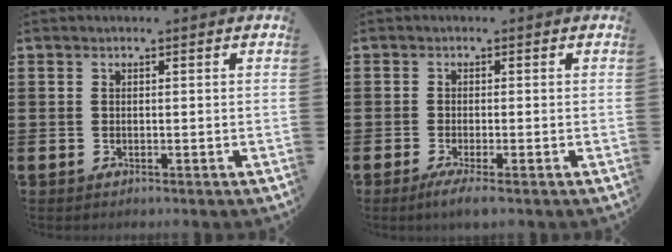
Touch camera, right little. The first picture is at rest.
{"total": 2.0, "force": [-1.1, 0.1, 1.7], "torque": [-0.029, -0.004, -0.018]}